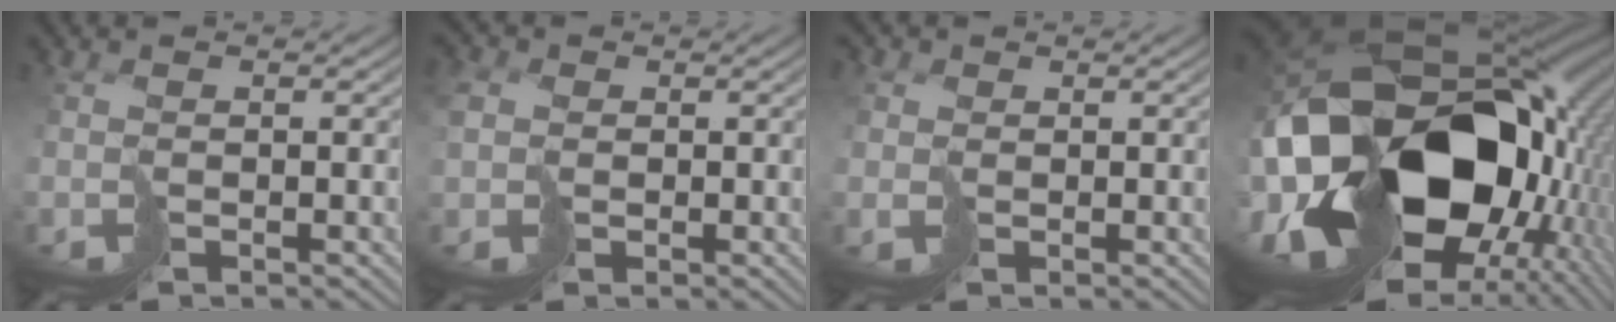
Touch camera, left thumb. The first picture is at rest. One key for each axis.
{"total": 4.6, "fx": 0.1, "fy": 3.9, "fz": 2.3, "tx": -0.083, "ty": 0.001, "tz": -0.006}
{"total": 2.2, "fx": 0.6, "fy": 2.0, "fz": 0.7, "tx": -0.035, "ty": 0.005, "tz": 0.009}
{"total": 22.1, "fx": -0.6, "fy": 15.5, "fz": 15.7, "tx": -0.328, "ty": -0.043, "tz": 0.024}